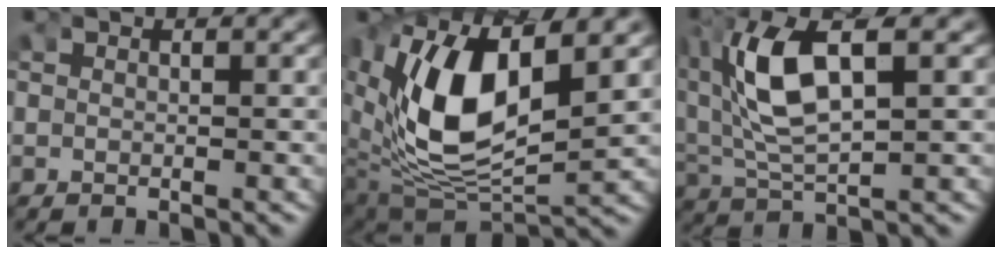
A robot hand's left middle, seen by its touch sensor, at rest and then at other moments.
{"total": 12.3, "force": [1.0, 7.2, 10.0], "torque": [-0.217, -0.039, 0.042]}
{"total": 7.6, "force": [1.6, 3.6, 6.5], "torque": [-0.155, -0.010, 0.043]}